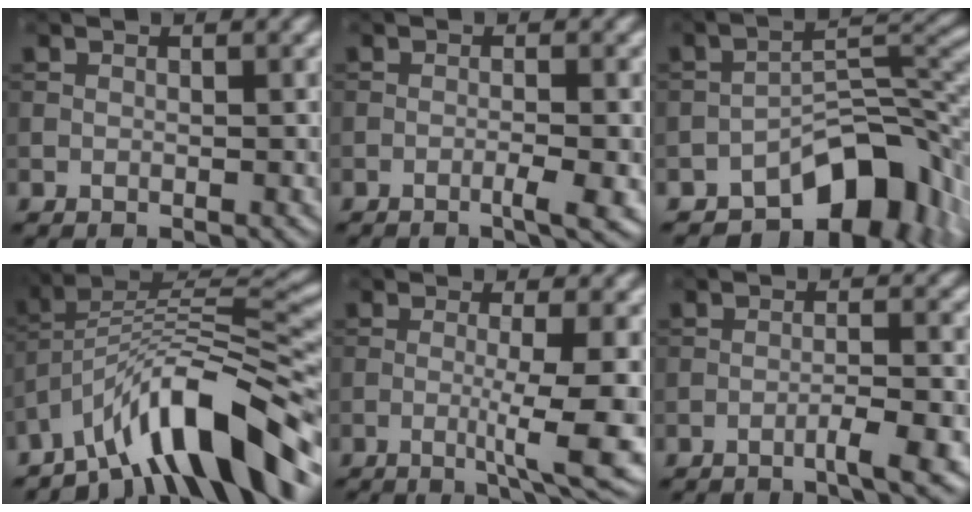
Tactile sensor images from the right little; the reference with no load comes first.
{"total": 2.3, "force": [-1.0, 0.3, 2.1], "torque": [-0.029, 0.003, -0.022]}
{"total": 10.1, "force": [-6.2, 4.7, 6.5], "torque": [-0.074, 0.009, -0.112]}
{"total": 10.9, "force": [-7.1, 2.6, 7.9], "torque": [-0.112, 0.022, -0.126]}
{"total": 7.1, "force": [-1.5, 1.1, 6.9], "torque": [-0.107, -0.010, -0.024]}
{"total": 3.4, "force": [-2.0, 0.4, 2.7], "torque": [-0.035, 0.010, -0.045]}